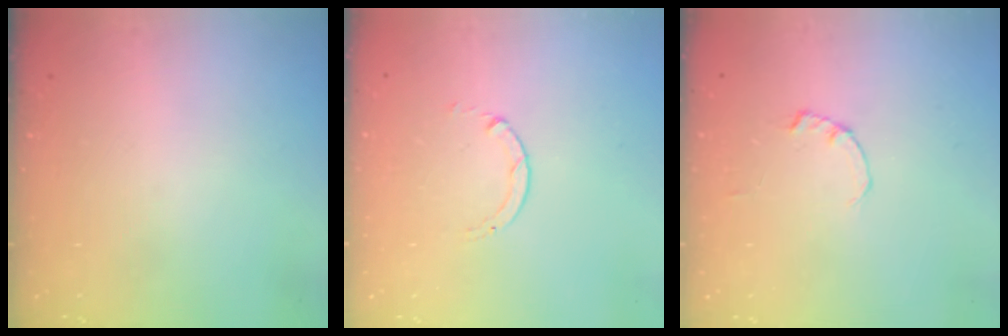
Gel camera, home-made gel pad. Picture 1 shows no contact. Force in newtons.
{"total": 0.7, "press": 0.7, "slide": 0.1}
{"total": 0.0}